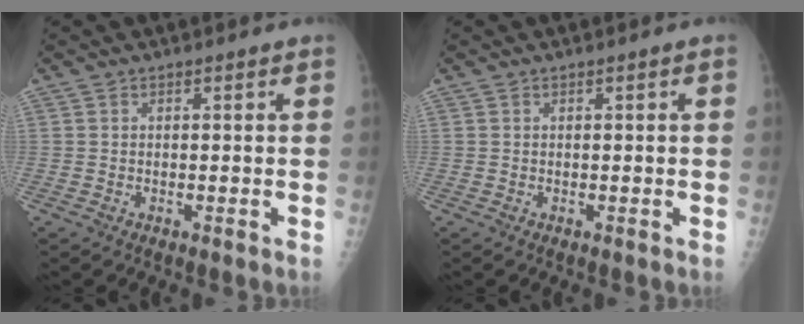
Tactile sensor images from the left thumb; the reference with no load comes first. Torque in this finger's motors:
{"motor_torque": [0.00, 0.00, -0.17, 0.14, 0.00]}